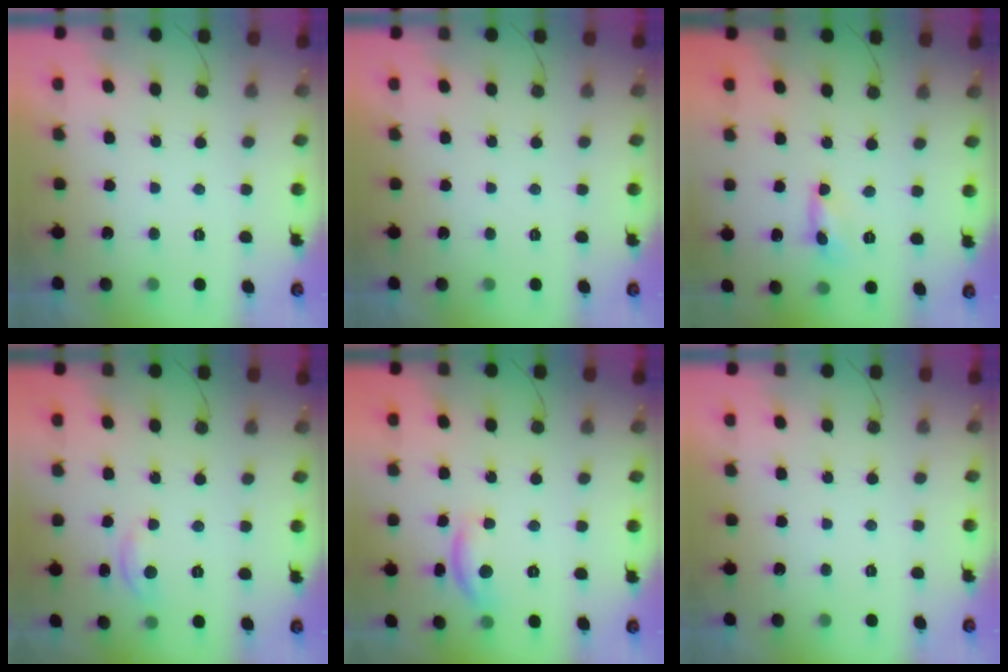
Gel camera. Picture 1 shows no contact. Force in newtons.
{"total": 0.0}
{"total": 1.0, "press": 1.0, "slide": 0.1}
{"total": 3.3, "press": 3.3, "slide": 0.0}
{"total": 9.2, "press": 9.2, "slide": 0.6}
{"total": 0.0}